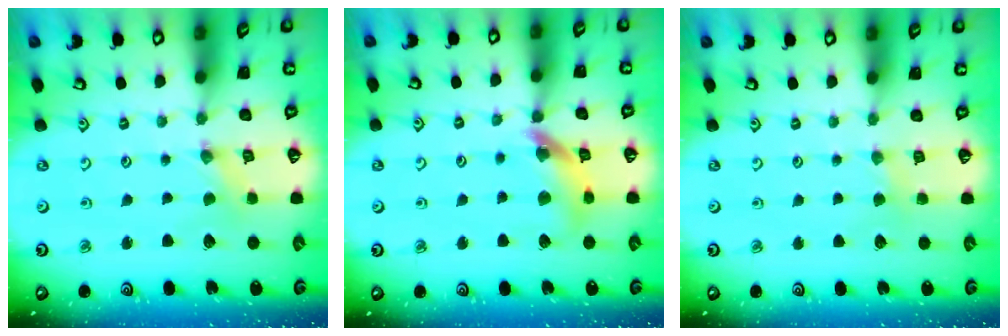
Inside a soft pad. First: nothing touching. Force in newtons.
{"total": 12.7, "press": 12.6, "slide": 1.6}
{"total": 2.0, "press": 2.0, "slide": 0.4}